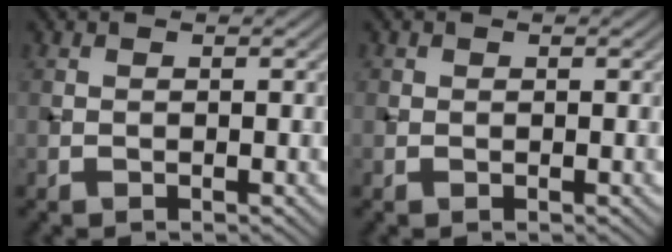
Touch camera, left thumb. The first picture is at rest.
{"total": 0.6, "force": [0.2, 0.6, 0.1], "torque": [0.001, -0.002, 0.001]}